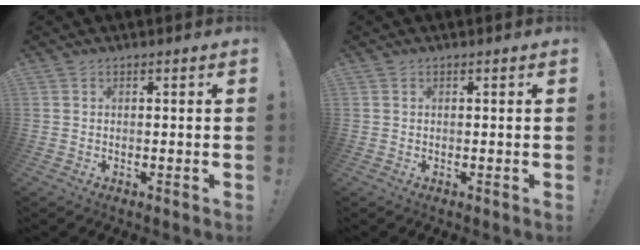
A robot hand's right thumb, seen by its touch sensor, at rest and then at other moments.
{"total": 0.0}